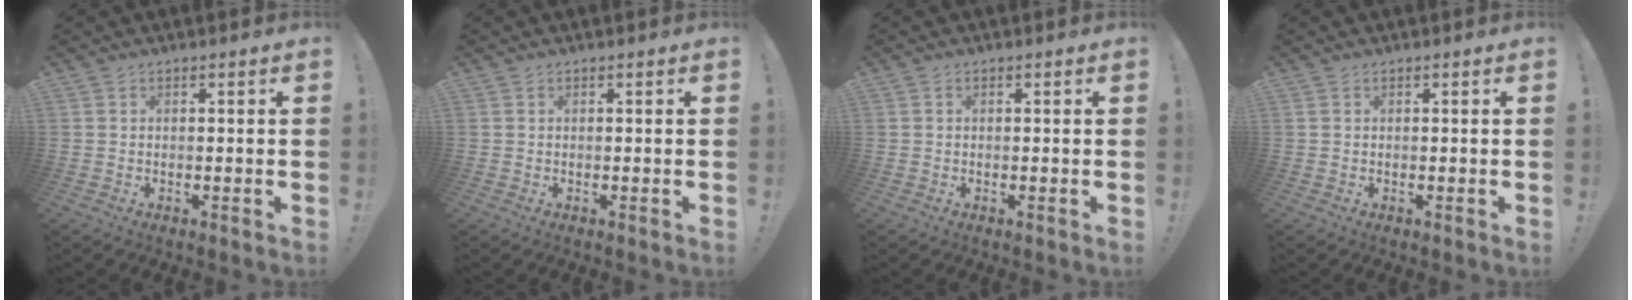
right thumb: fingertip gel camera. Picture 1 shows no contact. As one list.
[{"total": 0.0}, {"total": 0.0}, {"total": 0.0}]